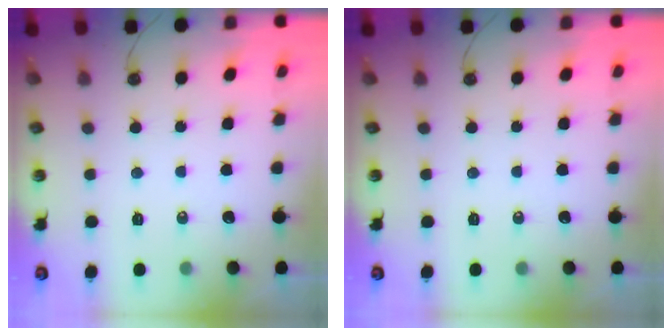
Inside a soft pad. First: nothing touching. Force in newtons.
{"total": 0.0}